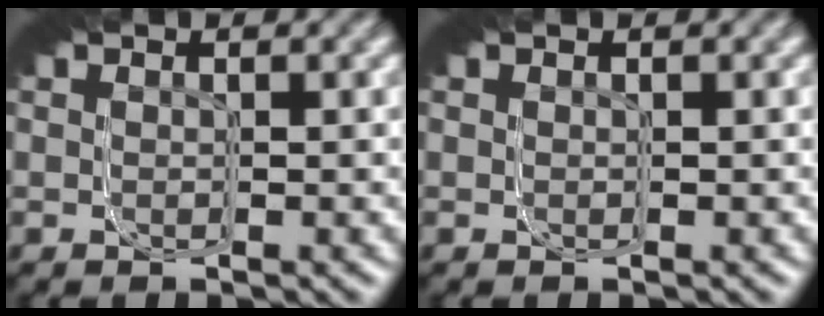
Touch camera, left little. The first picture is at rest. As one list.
[{"total": 0.0}]